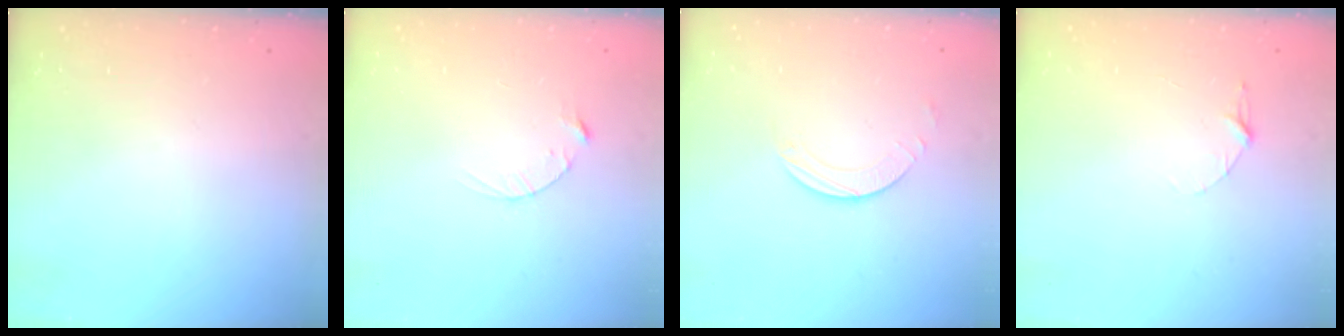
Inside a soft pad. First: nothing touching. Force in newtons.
{"total": 2.5, "press": 2.5, "slide": 0.4}
{"total": 2.5, "press": 2.5, "slide": 0.2}
{"total": 4.7, "press": 4.7, "slide": 0.5}